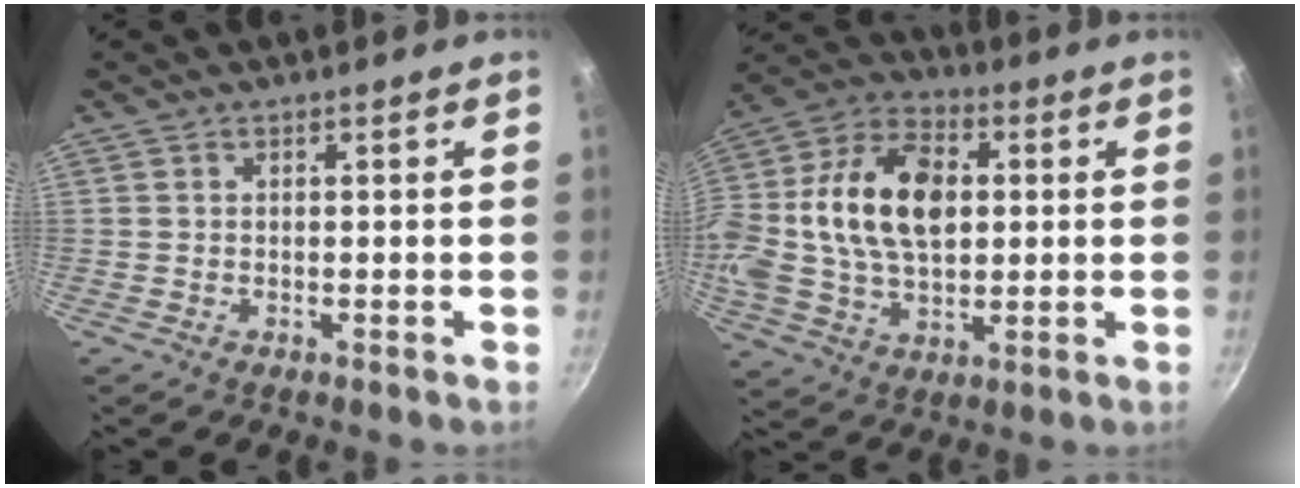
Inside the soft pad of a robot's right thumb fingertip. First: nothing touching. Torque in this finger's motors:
{"motor_torque": [2.18, 2.54, 1.50, 0.44, 0.32]}